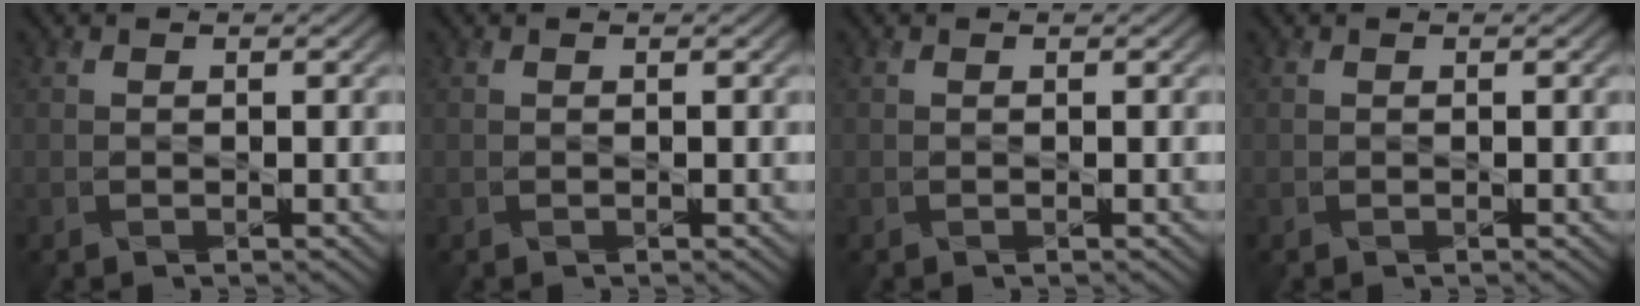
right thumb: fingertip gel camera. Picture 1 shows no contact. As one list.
[{"total": 0.0}, {"total": 0.0}, {"total": 0.0}]